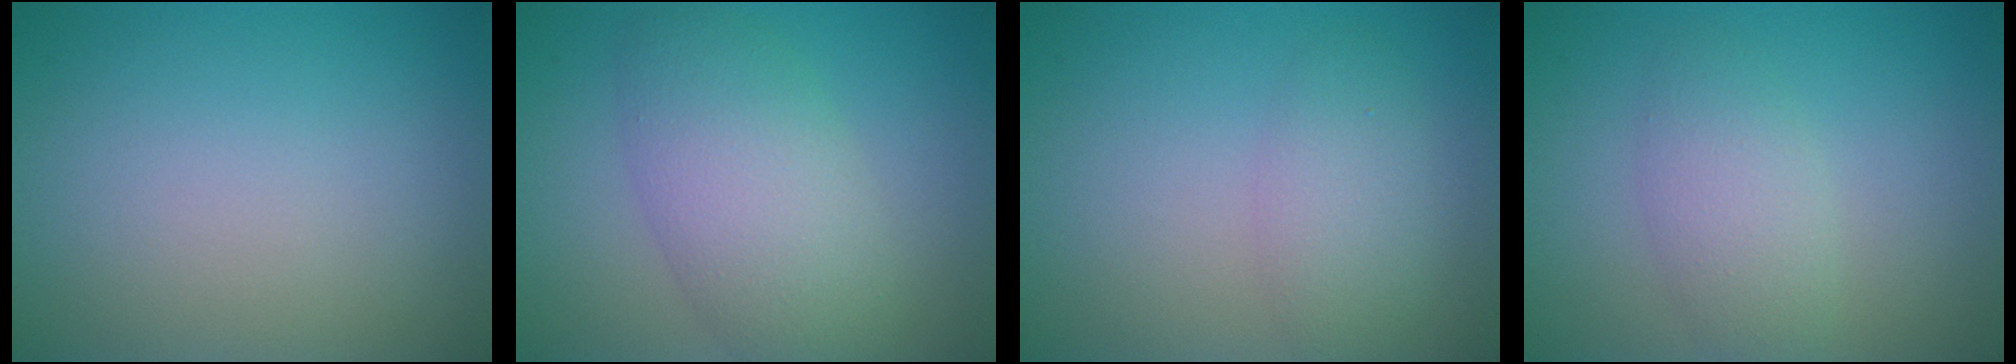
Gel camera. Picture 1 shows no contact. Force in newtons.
{"total": 6.0, "press": 6.0, "slide": 0.2}
{"total": 2.8, "press": 2.8, "slide": 0.1}
{"total": 2.9, "press": 2.9, "slide": 0.1}